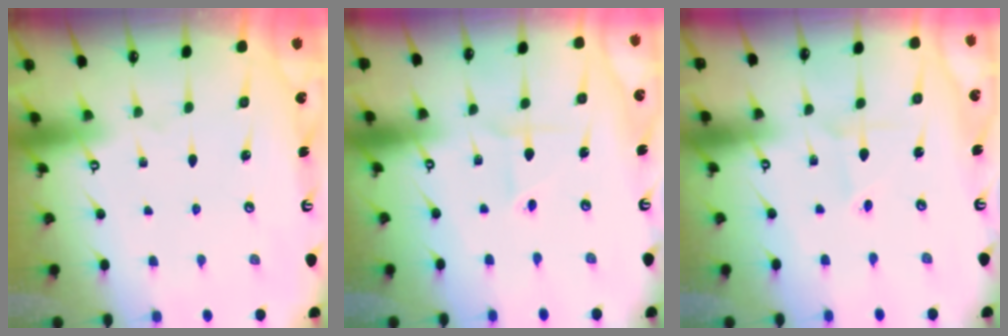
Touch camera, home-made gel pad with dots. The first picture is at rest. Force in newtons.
{"total": 1.8, "press": 1.8, "slide": 0.2}
{"total": 1.5, "press": 1.5, "slide": 0.1}